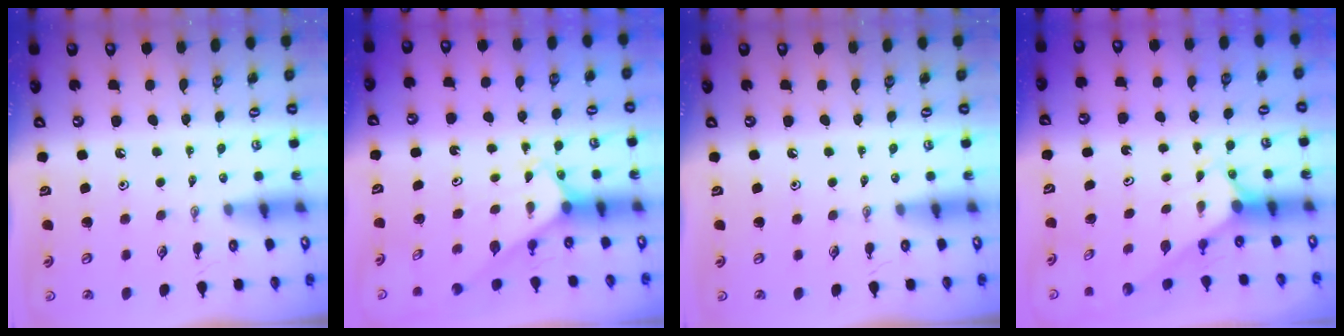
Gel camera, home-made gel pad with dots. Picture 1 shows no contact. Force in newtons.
{"total": 2.6, "press": 2.6, "slide": 0.2}
{"total": 0.0}
{"total": 2.9, "press": 2.9, "slide": 0.0}